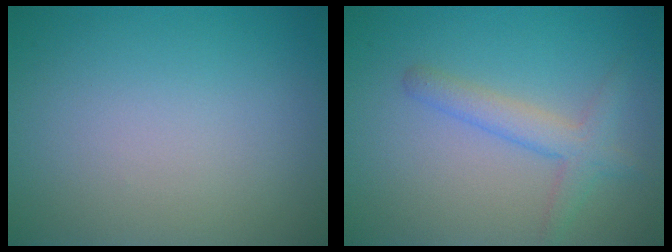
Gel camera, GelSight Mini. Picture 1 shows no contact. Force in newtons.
{"total": 2.9, "press": 2.8, "slide": 0.2}